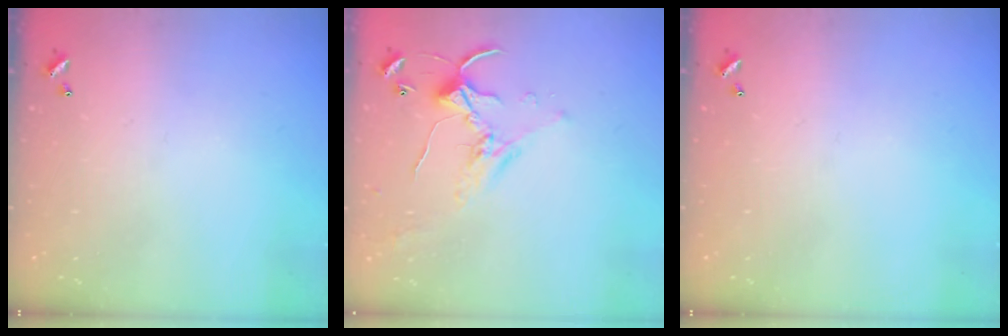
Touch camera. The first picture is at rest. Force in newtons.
{"total": 1.5, "press": 1.5, "slide": 0.3}
{"total": 0.0}